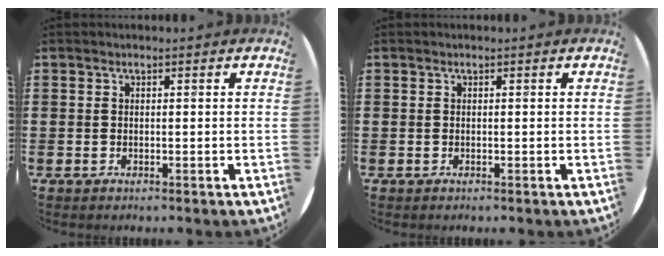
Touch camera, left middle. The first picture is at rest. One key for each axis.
{"total": 0.0}